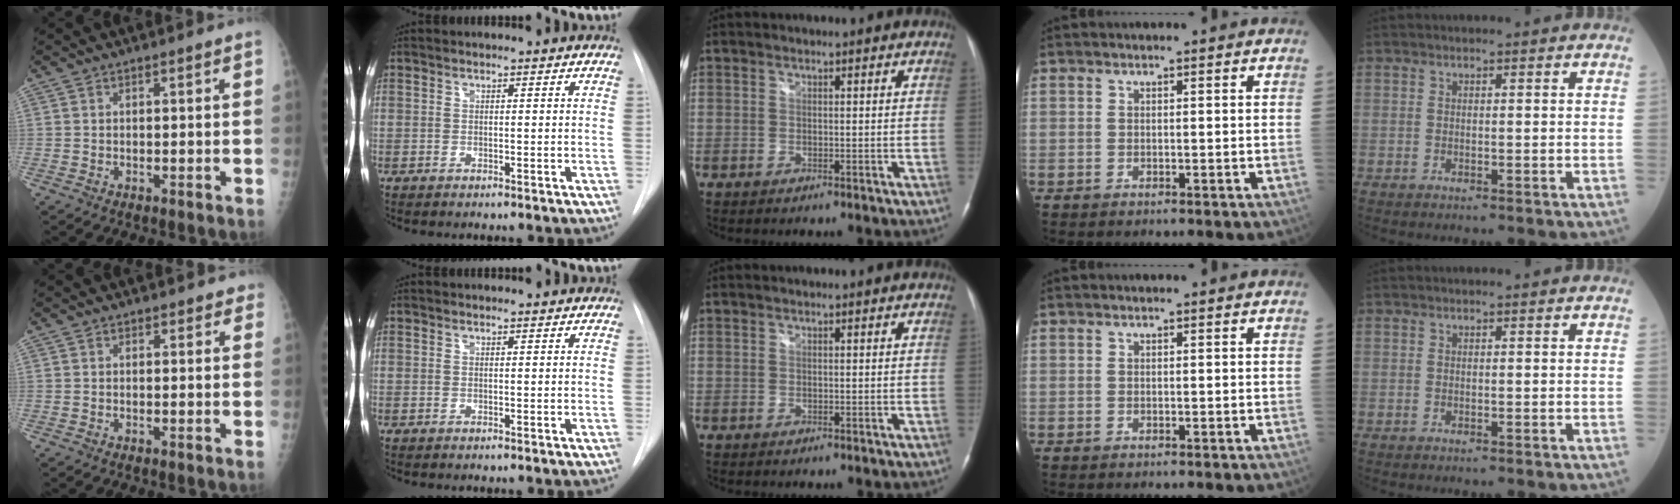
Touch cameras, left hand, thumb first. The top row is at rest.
{"thumb": {"total": 1.3, "force": [1.0, 0.9, 0.1], "torque": [0.021, -0.003, 0.004]}, "index": {"total": 2.3, "force": [2.2, 0.5, 0.5], "torque": [-0.011, 0.008, 0.019]}}